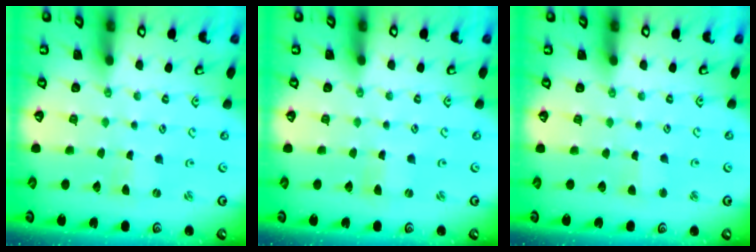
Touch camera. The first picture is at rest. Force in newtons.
{"total": 0.0}
{"total": 2.5, "press": 2.5, "slide": 0.2}